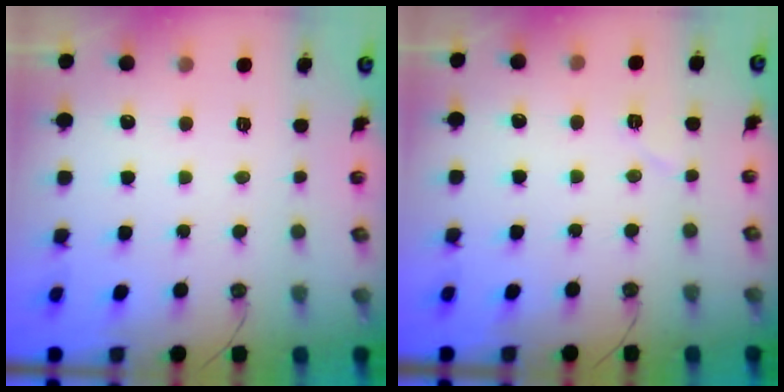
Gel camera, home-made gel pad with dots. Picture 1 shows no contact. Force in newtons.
{"total": 5.4, "press": 4.7, "slide": 2.6}